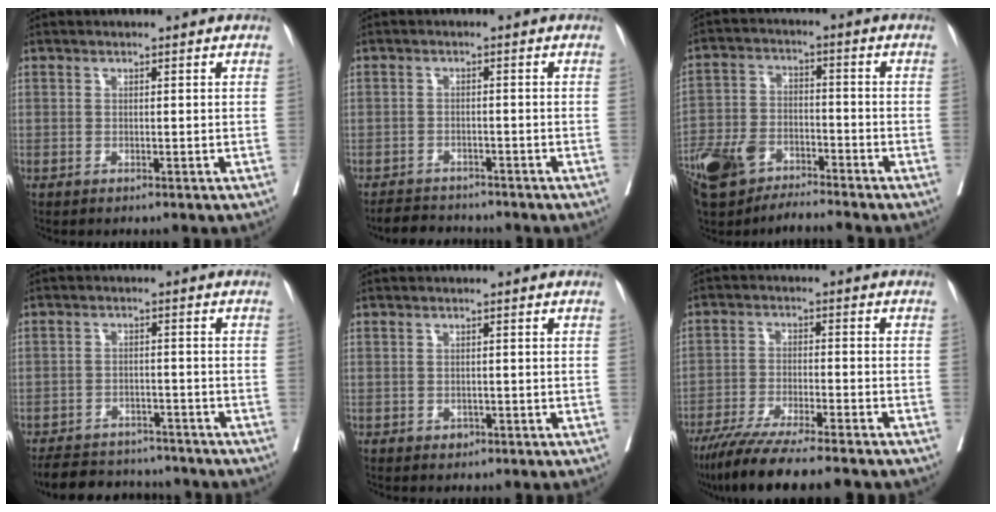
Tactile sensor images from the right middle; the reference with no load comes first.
{"total": 4.5, "force": [-4.4, 1.1, 0.4], "torque": [-0.008, -0.012, -0.070]}
{"total": 9.8, "force": [-7.5, 4.0, 4.9], "torque": [-0.104, -0.005, -0.144]}
{"total": 11.2, "force": [-10.2, 3.7, 2.8], "torque": [-0.049, 0.005, -0.138]}
{"total": 0.8, "force": [-0.4, 0.7, 0.3], "torque": [-0.004, 0.002, -0.004]}
{"total": 12.2, "force": [-10.2, 0.1, 6.8], "torque": [-0.104, -0.035, -0.164]}